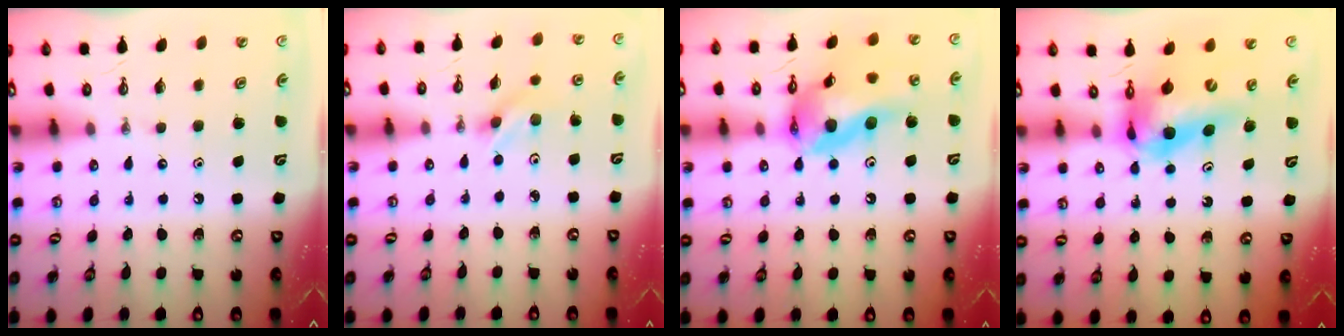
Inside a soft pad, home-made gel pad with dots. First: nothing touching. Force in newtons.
{"total": 2.0, "press": 1.9, "slide": 0.6}
{"total": 18.3, "press": 18.1, "slide": 2.5}
{"total": 11.8, "press": 11.8, "slide": 1.1}